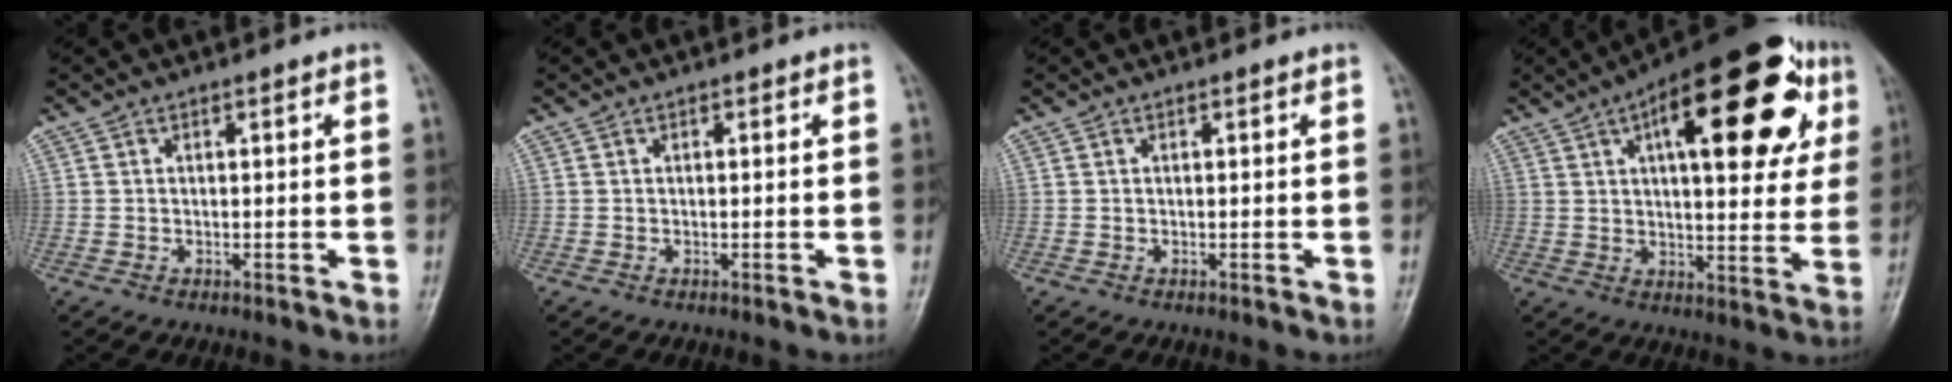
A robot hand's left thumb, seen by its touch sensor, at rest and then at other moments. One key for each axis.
{"total": 0.0}
{"total": 0.0}
{"total": 26.1, "fx": 9.9, "fy": 10.6, "fz": 21.6, "tx": -0.273, "ty": 0.013, "tz": 0.132}